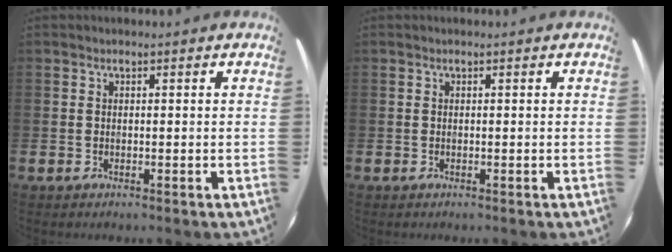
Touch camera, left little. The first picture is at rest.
{"total": 0.0}